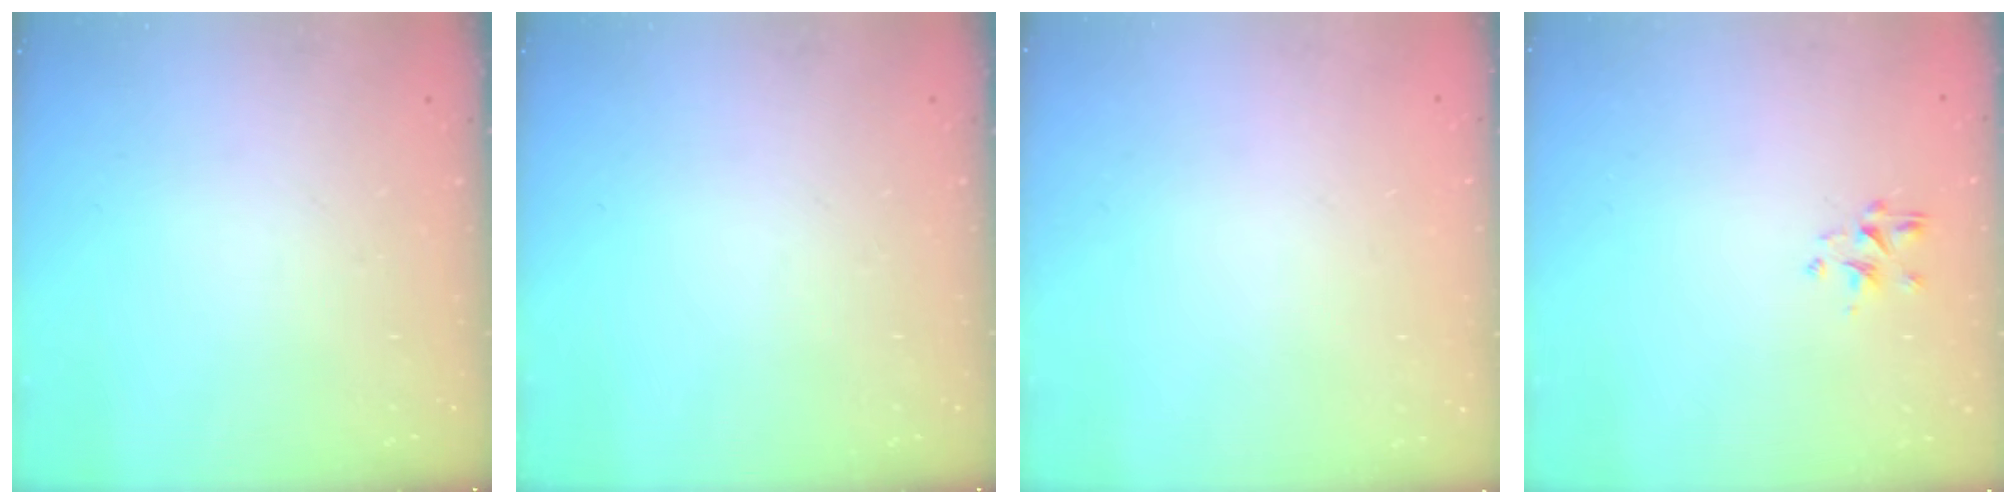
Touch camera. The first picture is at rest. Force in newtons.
{"total": 0.0}
{"total": 1.6, "press": 1.6, "slide": 0.1}
{"total": 1.5, "press": 1.4, "slide": 0.7}